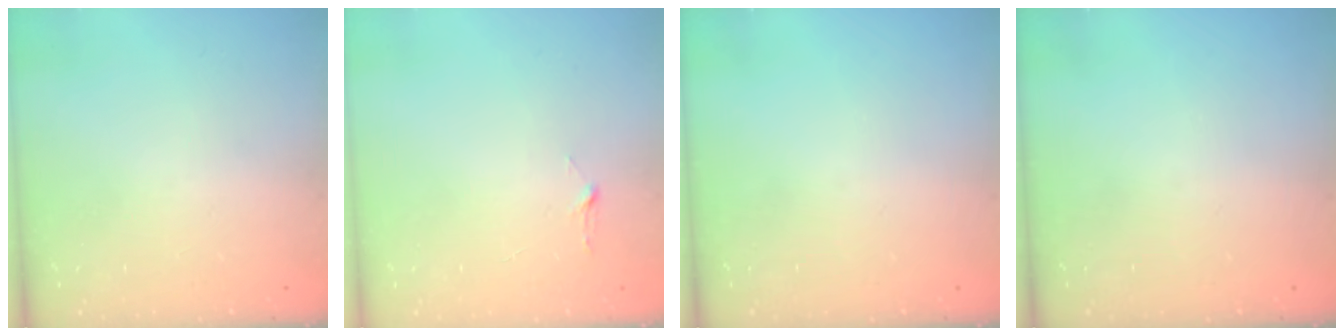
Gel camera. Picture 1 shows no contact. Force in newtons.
{"total": 2.9, "press": 2.9, "slide": 0.3}
{"total": 0.0}
{"total": 0.0}